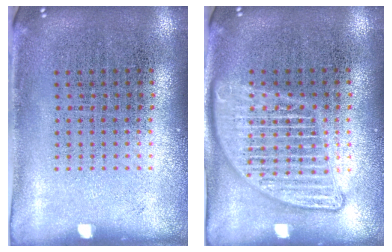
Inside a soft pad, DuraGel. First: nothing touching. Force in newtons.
{"total": 2.7, "press": 2.7, "slide": 0.2}